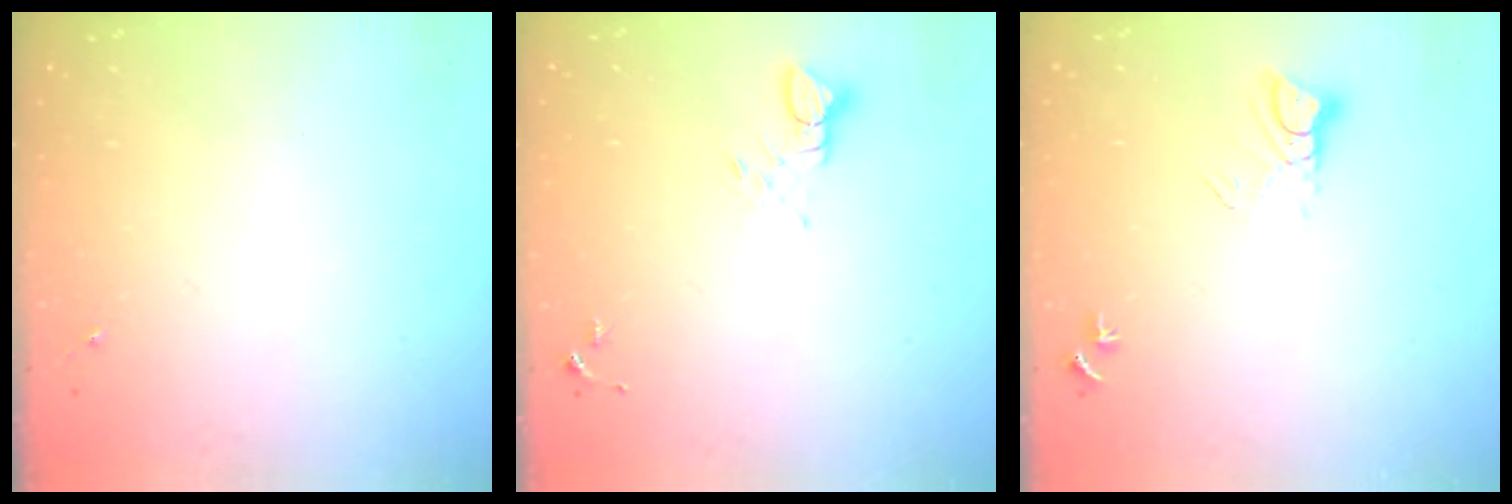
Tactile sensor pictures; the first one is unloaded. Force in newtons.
{"total": 3.9, "press": 3.9, "slide": 0.4}
{"total": 5.1, "press": 5.1, "slide": 0.3}